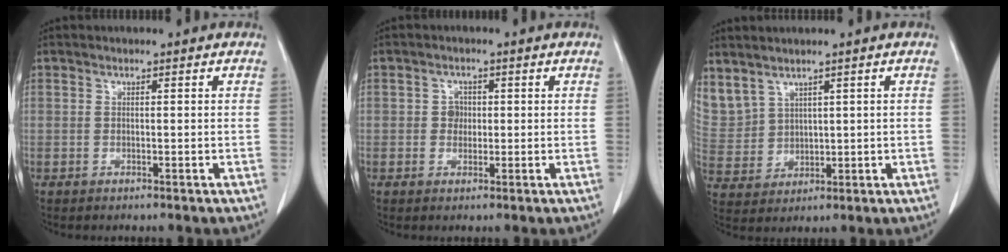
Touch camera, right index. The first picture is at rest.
{"total": 2.1, "force": [0.2, 1.9, 0.9], "torque": [-0.011, 0.003, 0.000]}
{"total": 11.2, "force": [6.5, 8.0, 4.3], "torque": [-0.141, 0.024, 0.162]}